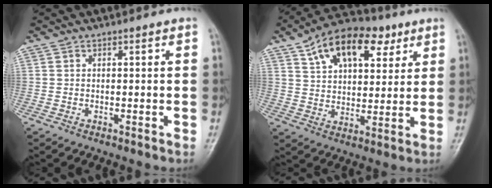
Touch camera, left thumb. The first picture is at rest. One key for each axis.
{"total": 18.0, "fx": 9.3, "fy": 10.4, "fz": 11.5, "tx": -0.145, "ty": -0.016, "tz": 0.159}